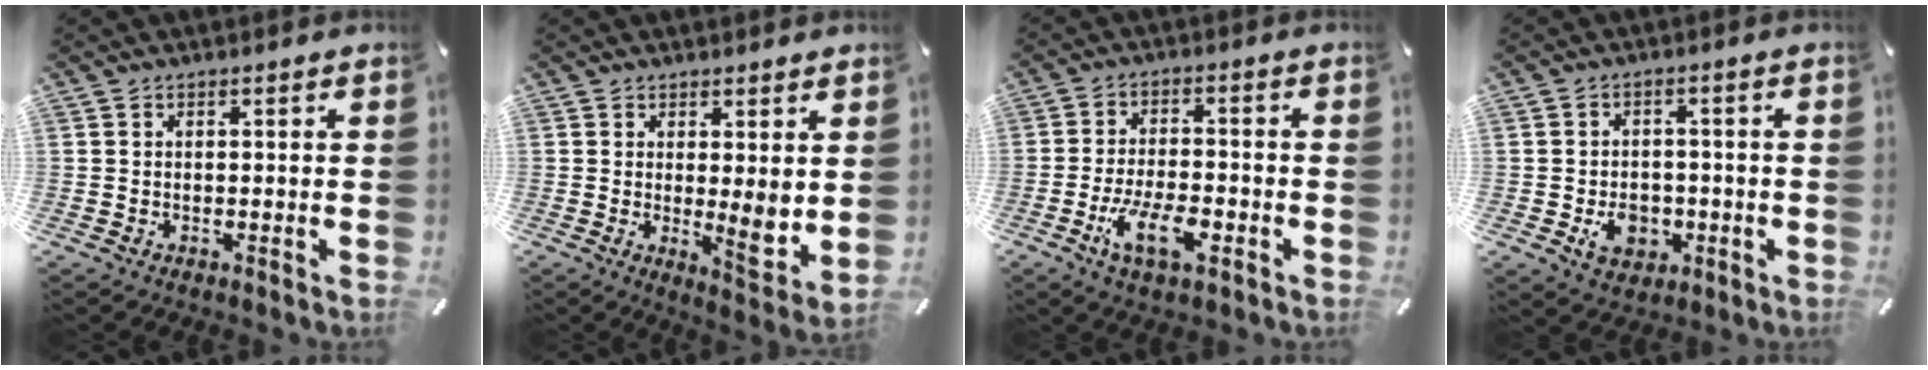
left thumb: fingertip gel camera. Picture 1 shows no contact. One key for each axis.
{"total": 7.1, "fx": 0.8, "fy": 2.1, "fz": 6.7, "tx": -0.082, "ty": -0.028, "tz": 0.020}
{"total": 10.0, "fx": -4.3, "fy": 4.4, "fz": 7.8, "tx": -0.157, "ty": 0.010, "tz": -0.077}
{"total": 7.2, "fx": -1.8, "fy": 5.9, "fz": 3.6, "tx": -0.049, "ty": 0.004, "tz": -0.031}